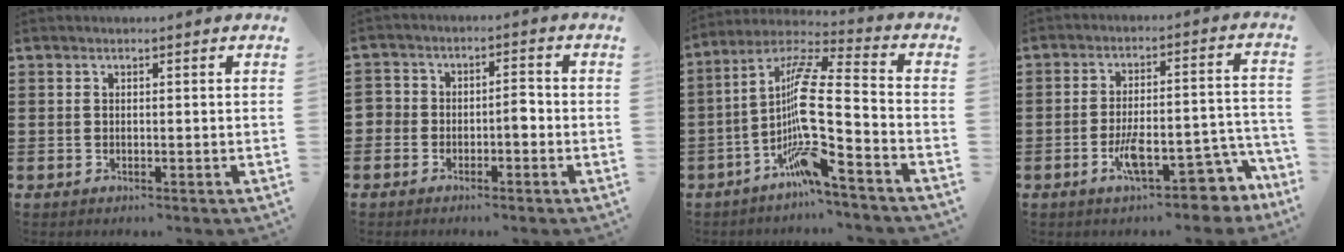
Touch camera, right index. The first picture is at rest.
{"total": 2.9, "force": [-1.7, 2.0, 1.3], "torque": [-0.033, 0.008, -0.038]}
{"total": 11.4, "force": [-5.5, 0.0, 9.9], "torque": [-0.225, -0.035, -0.125]}
{"total": 8.7, "force": [-4.6, 2.4, 7.0], "torque": [-0.117, -0.001, -0.081]}